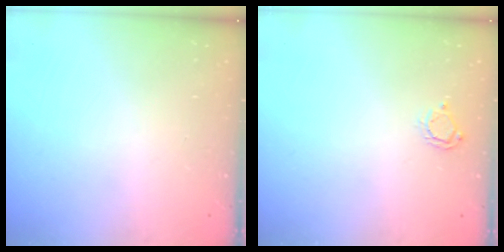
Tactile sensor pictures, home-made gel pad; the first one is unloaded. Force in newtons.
{"total": 3.8, "press": 3.7, "slide": 0.6}